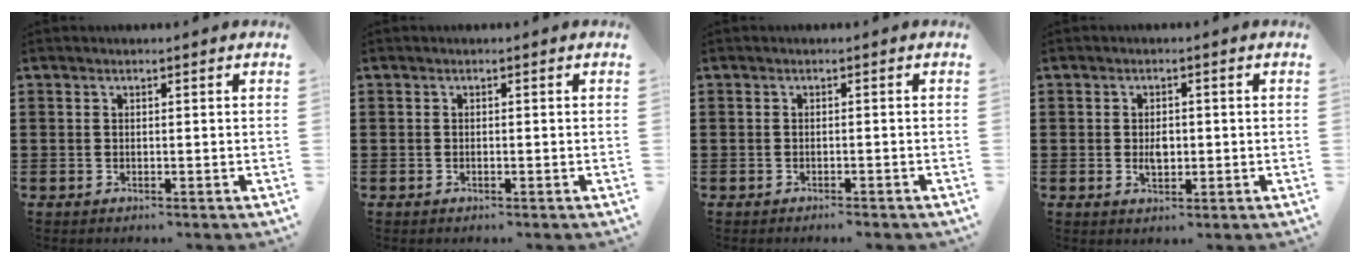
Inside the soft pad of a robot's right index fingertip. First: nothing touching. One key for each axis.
{"total": 0.0}
{"total": 0.7, "fx": -0.6, "fy": 0.0, "fz": 0.3, "tx": -0.008, "ty": -0.002, "tz": -0.012}
{"total": 2.5, "fx": -0.1, "fy": 1.5, "fz": 2.0, "tx": -0.032, "ty": 0.000, "tz": -0.004}